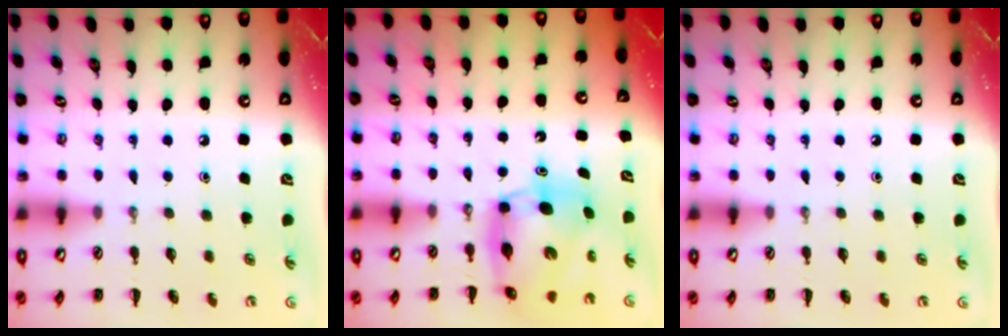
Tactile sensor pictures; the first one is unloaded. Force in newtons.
{"total": 8.3, "press": 8.0, "slide": 2.2}
{"total": 0.0}